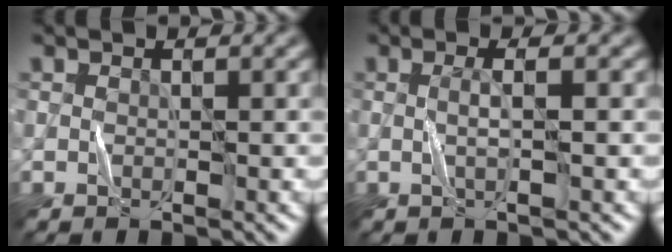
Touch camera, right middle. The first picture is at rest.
{"total": 1.0, "force": [0.0, -0.1, 1.0], "torque": [-0.010, -0.002, -0.003]}